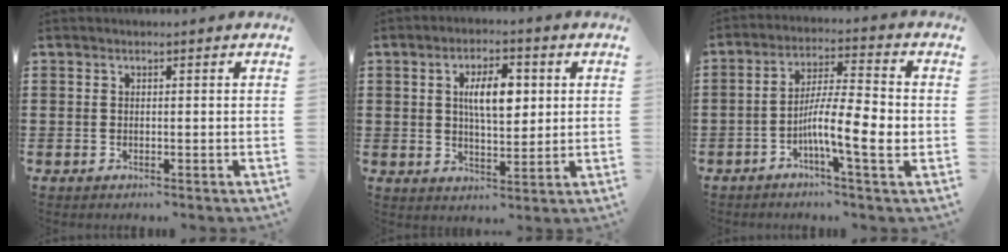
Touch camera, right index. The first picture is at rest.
{"total": 7.0, "force": [1.6, 2.9, 6.2], "torque": [-0.111, 0.005, 0.022]}
{"total": 9.7, "force": [-2.8, 1.7, 9.2], "torque": [-0.175, -0.006, -0.053]}